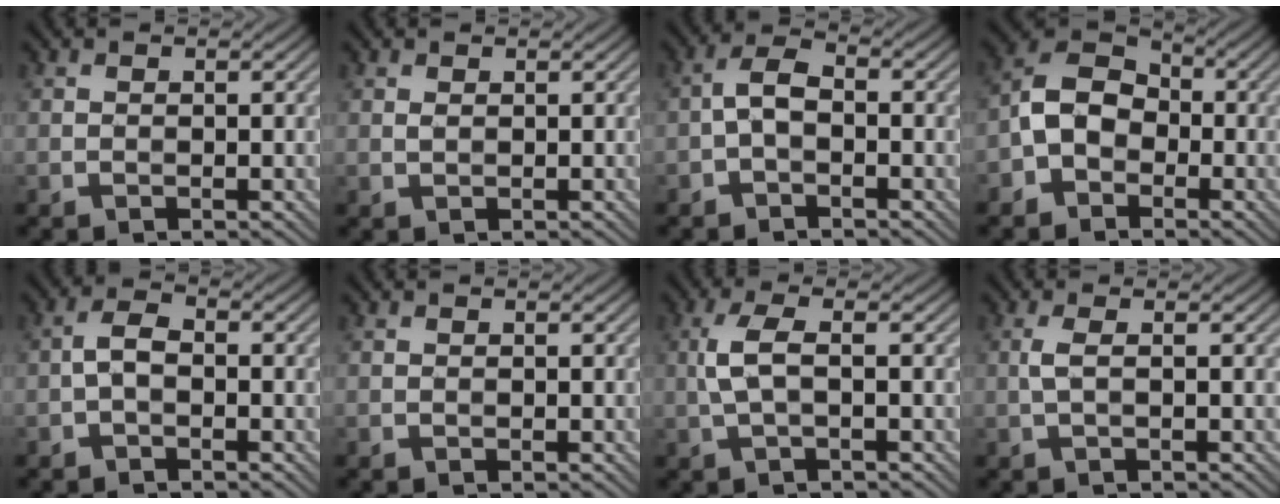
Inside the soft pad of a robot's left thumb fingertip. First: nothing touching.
{"total": 0.9, "force": [0.4, 0.7, 0.4], "torque": [-0.012, 0.000, 0.009]}
{"total": 3.3, "force": [-1.0, 1.7, 2.6], "torque": [-0.052, 0.012, -0.028]}
{"total": 6.6, "force": [-2.3, 5.0, 3.7], "torque": [-0.073, 0.010, -0.063]}
{"total": 2.6, "force": [-0.8, 1.4, 2.1], "torque": [-0.042, 0.009, -0.022]}
{"total": 0.0}
{"total": 3.6, "force": [0.0, 1.0, 3.5], "torque": [-0.080, 0.008, -0.002]}
{"total": 1.7, "force": [0.1, 0.3, 1.7], "torque": [-0.040, 0.007, -0.001]}